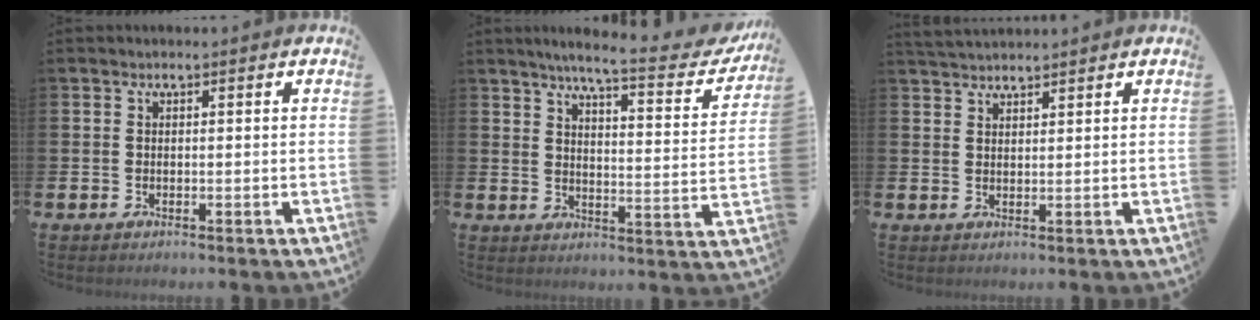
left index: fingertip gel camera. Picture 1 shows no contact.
{"total": 6.4, "force": [5.6, 0.5, 3.1], "torque": [-0.061, -0.046, 0.085]}
{"total": 2.7, "force": [2.7, 0.4, 0.3], "torque": [-0.010, -0.008, 0.050]}